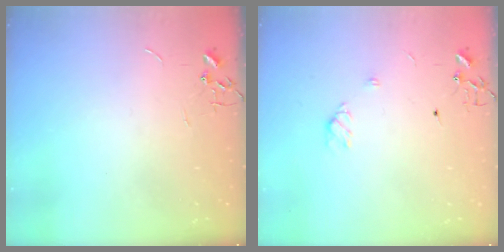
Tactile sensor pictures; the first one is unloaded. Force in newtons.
{"total": 5.8, "press": 5.7, "slide": 0.8}